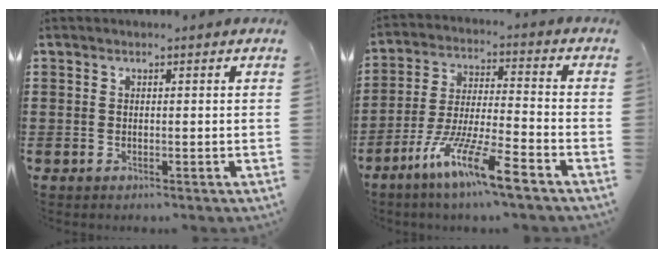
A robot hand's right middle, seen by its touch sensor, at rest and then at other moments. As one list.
[{"total": 10.8, "force": [-7.5, 0.7, 7.7], "torque": [-0.159, -0.004, -0.148]}]